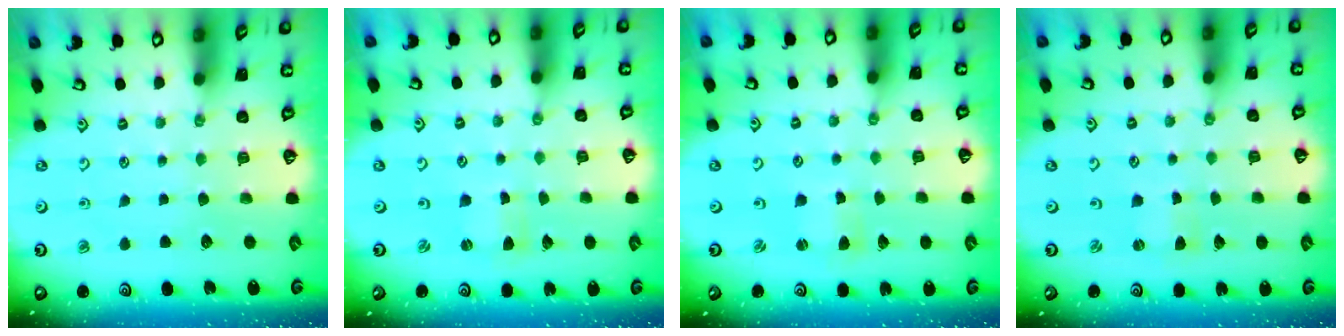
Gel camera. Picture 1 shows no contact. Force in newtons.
{"total": 0.0}
{"total": 1.4, "press": 1.4, "slide": 0.3}
{"total": 0.0}